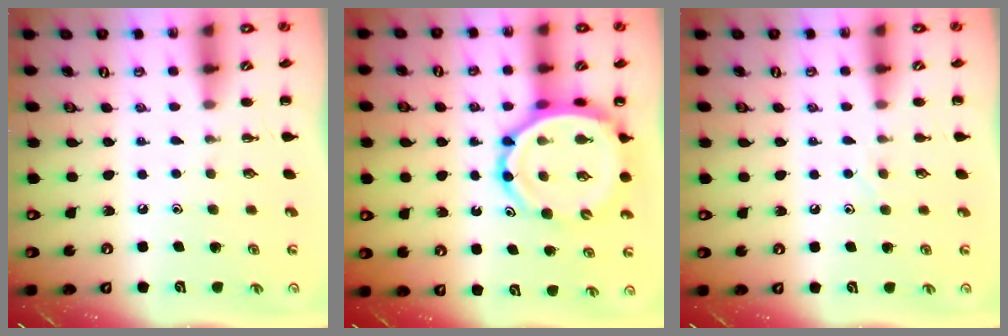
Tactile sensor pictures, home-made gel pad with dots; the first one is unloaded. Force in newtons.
{"total": 11.9, "press": 11.4, "slide": 3.4}
{"total": 4.8, "press": 4.6, "slide": 1.0}